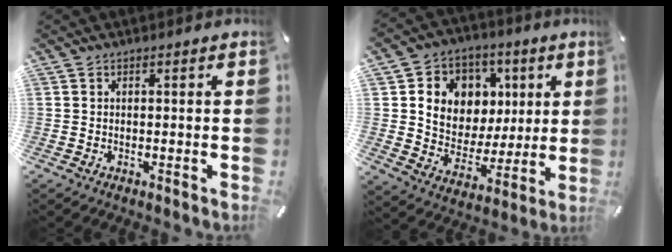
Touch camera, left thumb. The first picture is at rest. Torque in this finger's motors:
{"motor_torque": [2.19, 2.73, 0.54, -0.37, 0.15]}